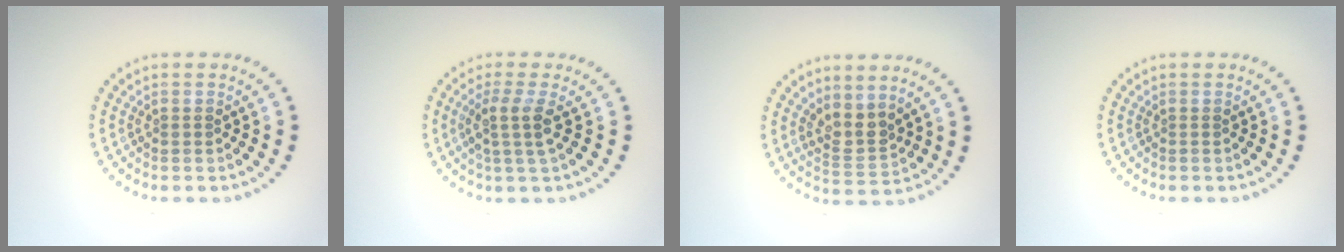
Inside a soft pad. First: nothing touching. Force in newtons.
{"total": 2.7, "press": 2.1, "slide": 1.6}
{"total": 2.6, "press": 2.1, "slide": 1.7}
{"total": 0.0}